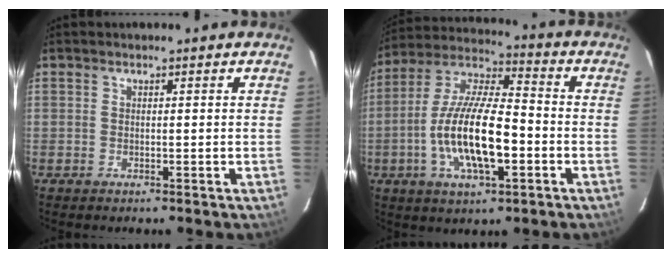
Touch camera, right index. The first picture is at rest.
{"total": 16.9, "force": [-4.3, 5.4, 15.5], "torque": [-0.305, -0.004, -0.082]}